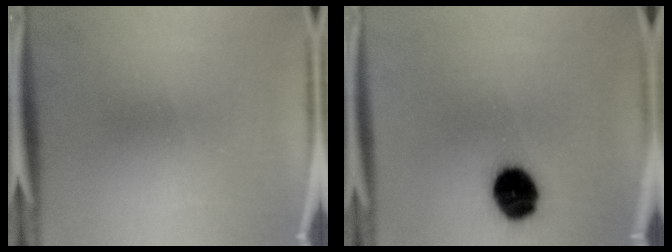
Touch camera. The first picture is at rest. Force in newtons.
{"total": 11.9}